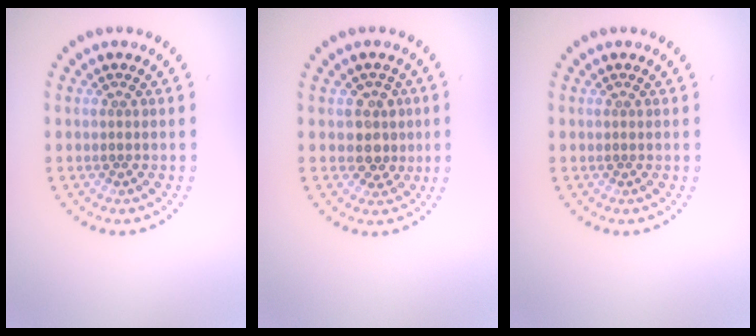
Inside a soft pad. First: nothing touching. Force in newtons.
{"total": 2.4, "press": 2.2, "slide": 1.1}
{"total": 0.0}